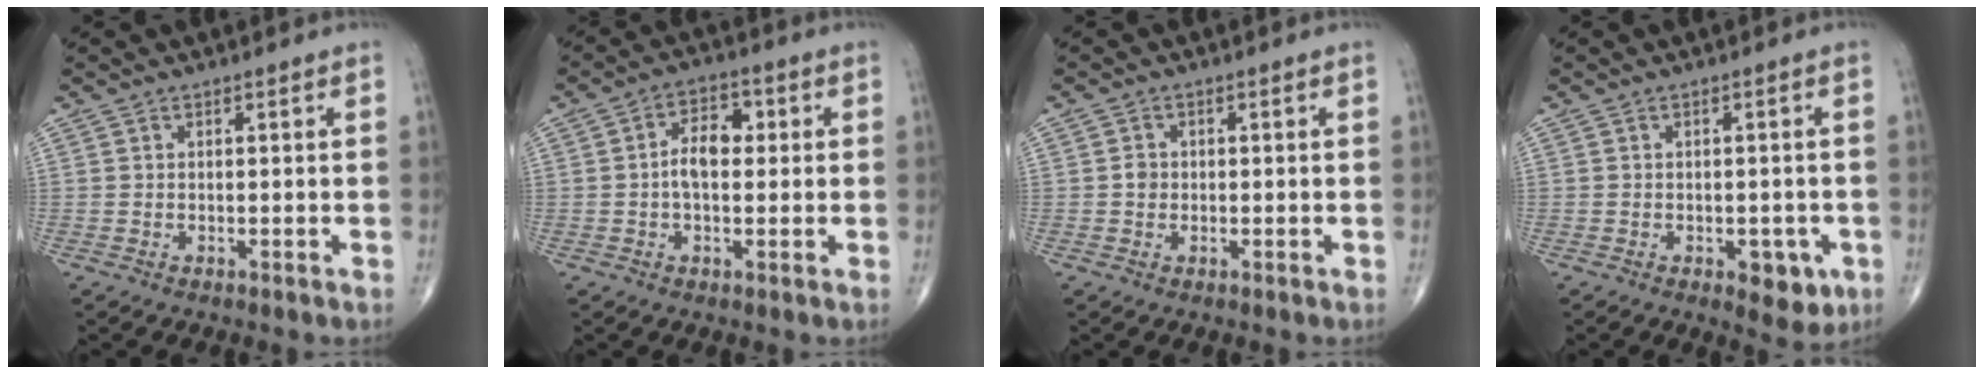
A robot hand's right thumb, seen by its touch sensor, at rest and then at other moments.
{"total": 6.5, "force": [0.4, 3.9, 5.2], "torque": [-0.082, 0.019, -0.002]}
{"total": 1.7, "force": [-0.1, 1.5, 0.7], "torque": [-0.005, 0.005, -0.004]}
{"total": 5.7, "force": [-2.2, 3.1, 4.3], "torque": [-0.031, 0.002, -0.021]}